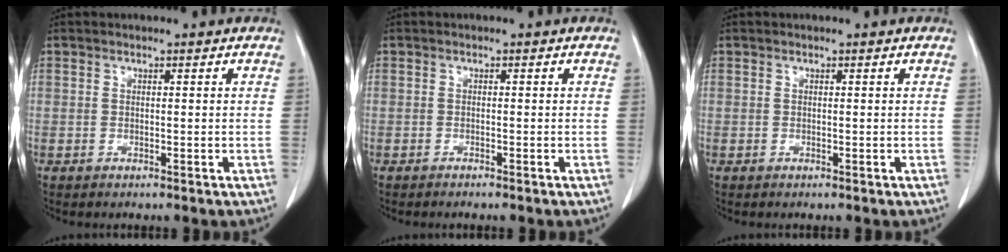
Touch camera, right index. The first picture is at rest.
{"total": 1.3, "force": [-1.1, -0.1, 0.6], "torque": [-0.012, -0.001, -0.012]}
{"total": 0.0}